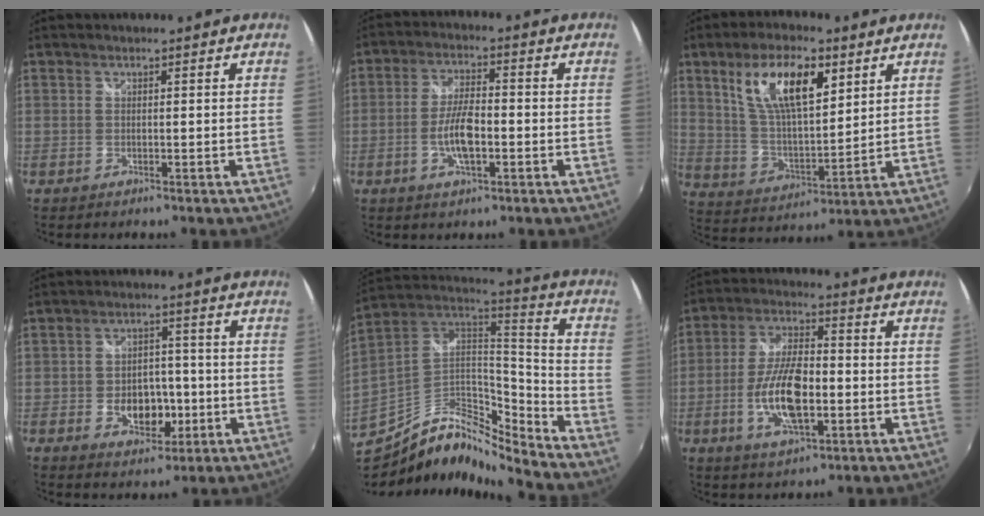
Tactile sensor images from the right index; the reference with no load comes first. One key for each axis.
{"total": 7.3, "fx": -2.0, "fy": 2.6, "fz": 6.5, "tx": -0.130, "ty": 0.001, "tz": -0.038}
{"total": 14.9, "fx": 7.1, "fy": 5.8, "fz": 11.7, "tx": -0.214, "ty": 0.011, "tz": 0.137}
{"total": 8.9, "fx": -2.3, "fy": 6.4, "fz": 5.8, "tx": -0.113, "ty": 0.003, "tz": -0.028}
{"total": 15.9, "fx": -12.5, "fy": 6.2, "fz": 7.6, "tx": -0.167, "ty": 0.010, "tz": -0.242}
{"total": 12.7, "fx": -3.0, "fy": 5.2, "fz": 11.2, "tx": -0.226, "ty": -0.001, "tz": -0.054}